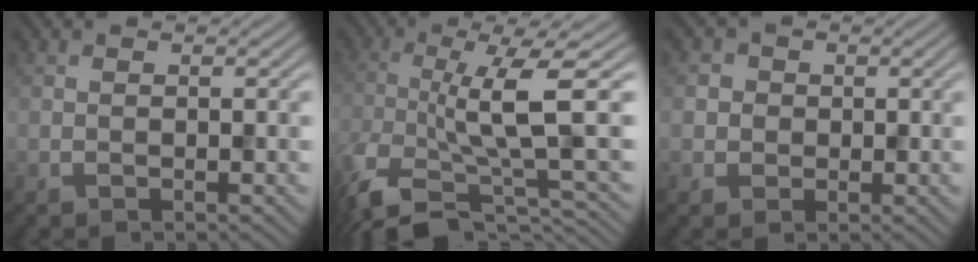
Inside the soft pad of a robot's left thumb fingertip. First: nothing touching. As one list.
[{"total": 10.3, "force": [-2.7, 2.5, 9.6], "torque": [-0.168, 0.003, -0.060]}, {"total": 3.0, "force": [0.3, 2.9, 0.7], "torque": [-0.014, 0.001, -0.005]}]